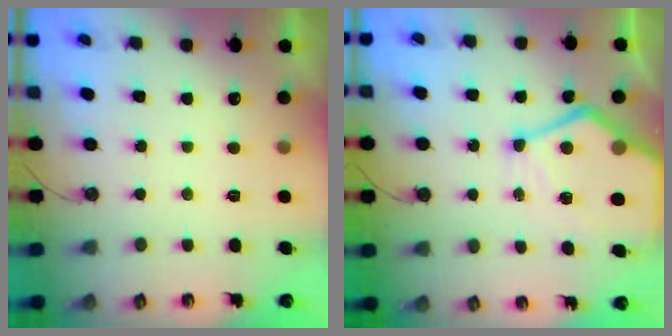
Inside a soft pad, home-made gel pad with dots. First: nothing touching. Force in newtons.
{"total": 15.2, "press": 15.2, "slide": 1.3}